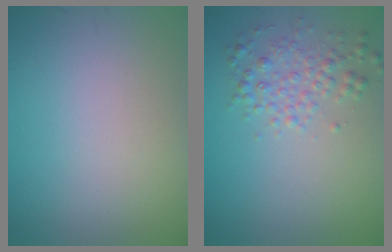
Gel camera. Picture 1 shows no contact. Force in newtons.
{"total": 2.5, "press": 2.5, "slide": 0.1}